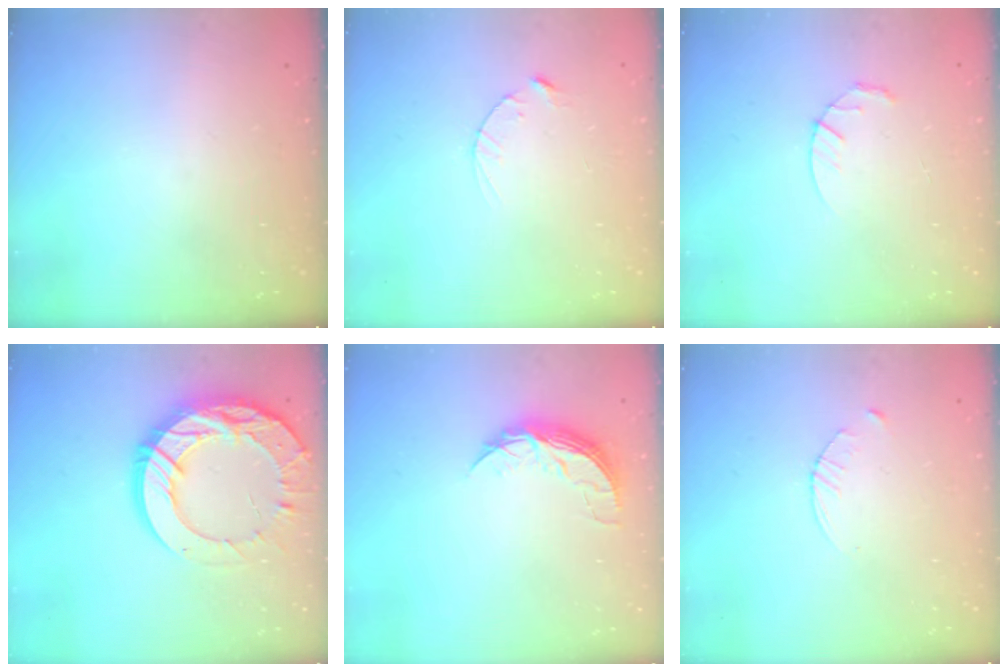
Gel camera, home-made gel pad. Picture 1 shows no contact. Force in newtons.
{"total": 2.5, "press": 2.5, "slide": 0.4}
{"total": 3.6, "press": 3.6, "slide": 0.5}
{"total": 25.1, "press": 25.0, "slide": 2.3}
{"total": 8.0, "press": 8.0, "slide": 0.6}
{"total": 2.9, "press": 2.9, "slide": 0.4}